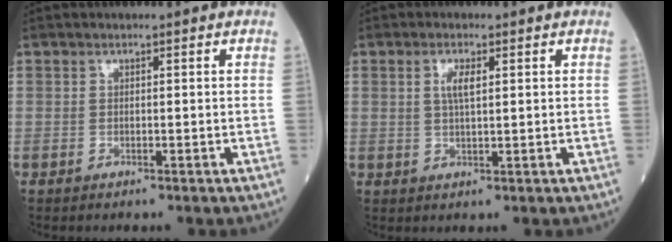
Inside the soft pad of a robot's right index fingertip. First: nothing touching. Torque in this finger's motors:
{"motor_torque": [0.37, 0.17, 0.05, 0.06]}